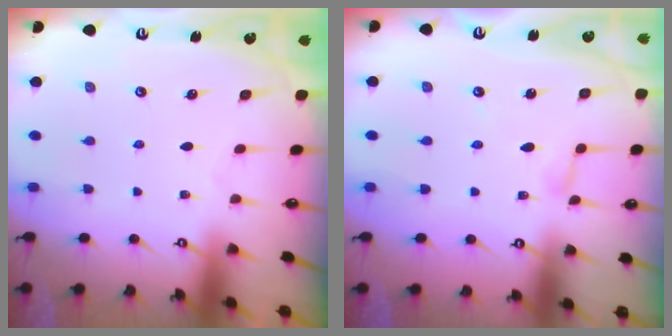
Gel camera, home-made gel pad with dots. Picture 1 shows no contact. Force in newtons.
{"total": 2.7, "press": 2.6, "slide": 0.2}